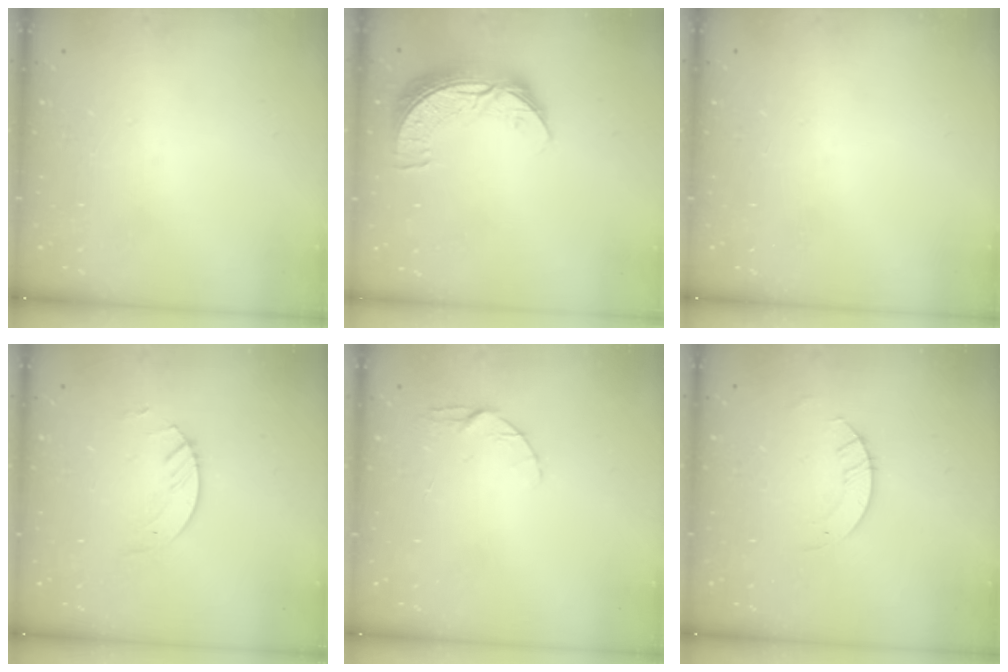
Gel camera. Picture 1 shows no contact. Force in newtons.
{"total": 10.3, "press": 10.2, "slide": 0.7}
{"total": 0.0}
{"total": 3.5, "press": 3.5, "slide": 0.3}
{"total": 4.0, "press": 3.9, "slide": 0.4}
{"total": 2.9, "press": 2.9, "slide": 0.3}